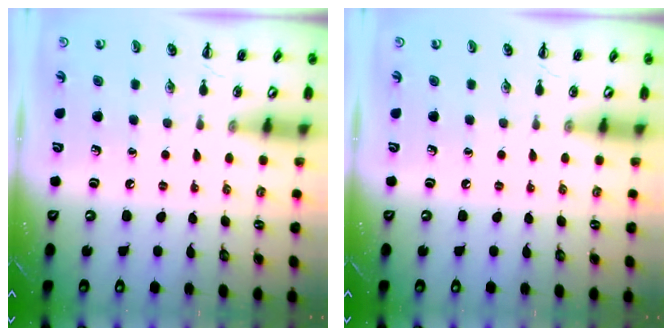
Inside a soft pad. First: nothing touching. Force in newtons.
{"total": 0.0}